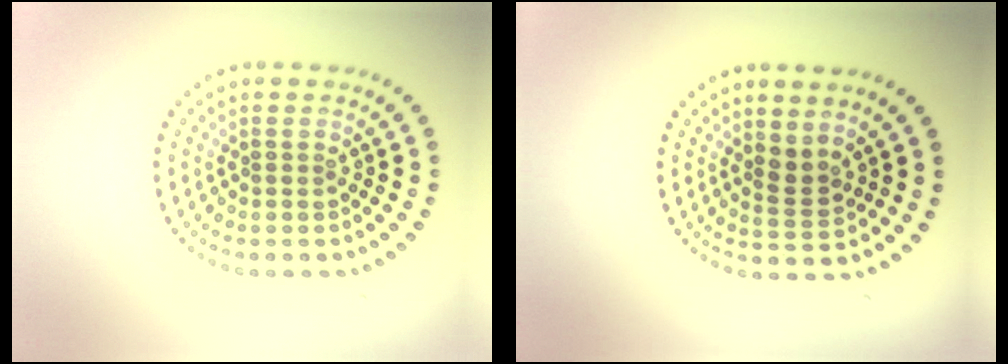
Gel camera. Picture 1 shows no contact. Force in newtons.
{"total": 1.8, "press": 1.3, "slide": 1.3}